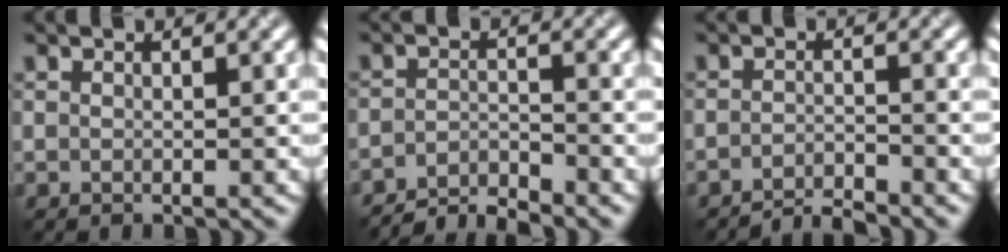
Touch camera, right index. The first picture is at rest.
{"total": 3.9, "force": [-3.6, 0.7, 1.4], "torque": [-0.017, 0.000, -0.073]}
{"total": 2.7, "force": [-2.5, 0.3, 0.9], "torque": [-0.007, 0.002, -0.051]}